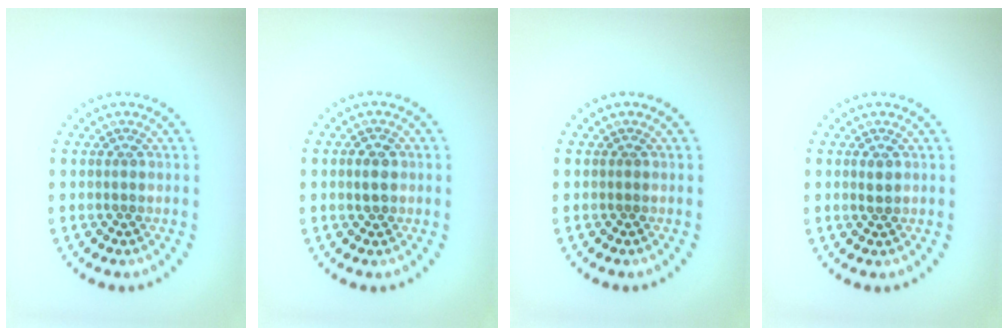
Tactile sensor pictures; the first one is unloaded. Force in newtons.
{"total": 1.6, "press": 1.5, "slide": 0.3}
{"total": 0.0}
{"total": 0.9, "press": 0.9, "slide": 0.1}